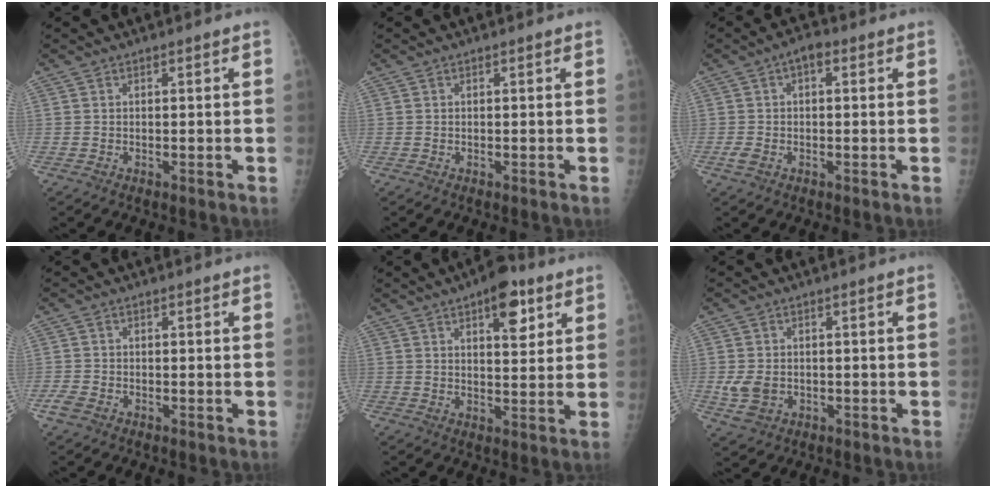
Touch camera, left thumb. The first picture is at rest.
{"total": 0.0}
{"total": 4.5, "force": [0.4, 2.7, 3.6], "torque": [-0.062, 0.010, 0.000]}
{"total": 2.1, "force": [-1.2, 1.4, 1.1], "torque": [-0.026, 0.000, -0.024]}
{"total": 8.4, "force": [4.4, 3.6, 6.3], "torque": [-0.066, -0.017, 0.057]}
{"total": 4.6, "force": [-0.8, 3.6, 2.8], "torque": [-0.048, -0.001, -0.008]}